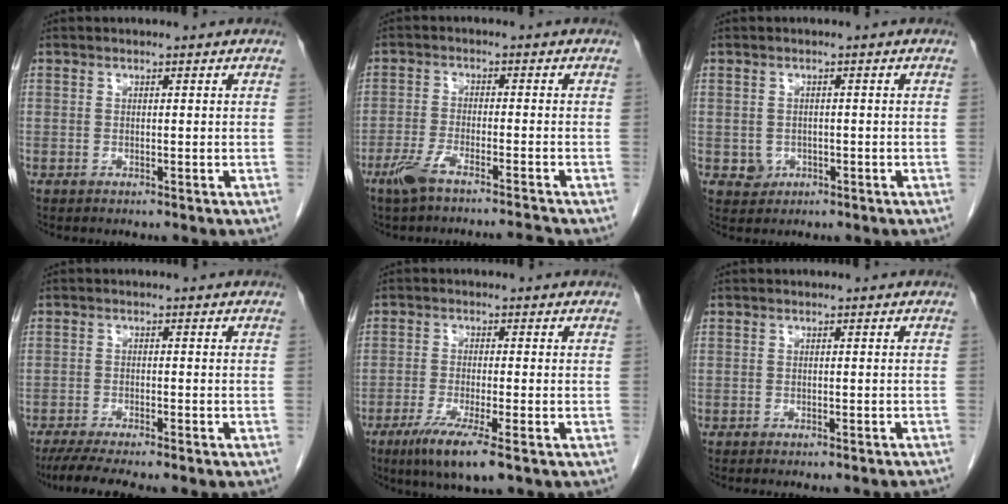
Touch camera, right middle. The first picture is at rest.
{"total": 5.9, "force": [-4.9, -0.5, 3.2], "torque": [-0.064, -0.008, -0.090]}
{"total": 2.1, "force": [-0.6, 1.9, 0.6], "torque": [-0.006, 0.005, -0.001]}
{"total": 7.5, "force": [-6.2, 0.3, 4.3], "torque": [-0.061, -0.015, -0.096]}
{"total": 7.3, "force": [-4.3, 0.4, 5.9], "torque": [-0.110, -0.022, -0.073]}
{"total": 6.5, "force": [-6.0, 0.2, 2.4], "torque": [-0.022, -0.016, -0.068]}